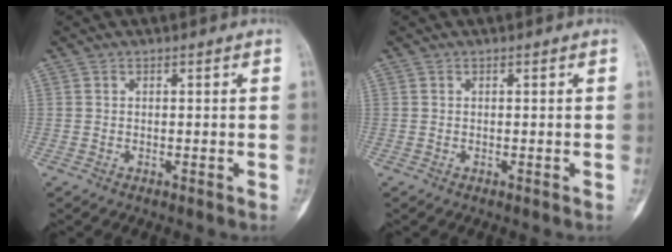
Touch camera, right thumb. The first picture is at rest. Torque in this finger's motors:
{"motor_torque": [0.09, 0.09, 0.04, -0.03, 0.01]}